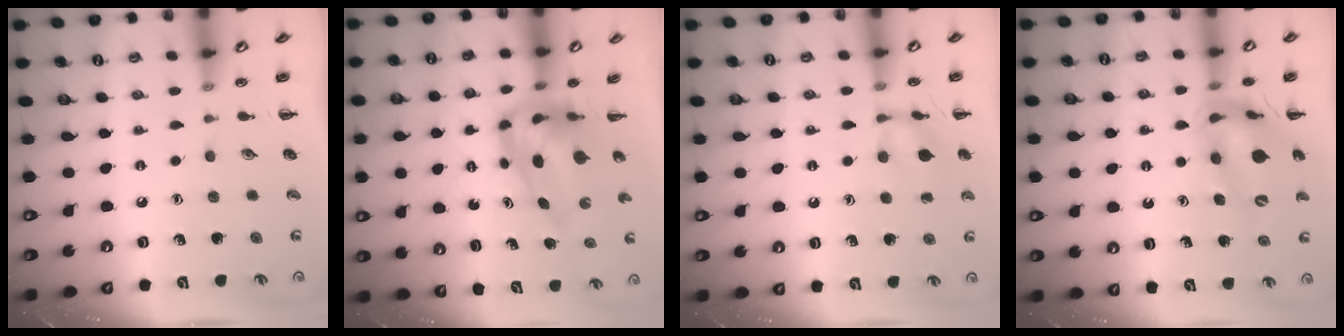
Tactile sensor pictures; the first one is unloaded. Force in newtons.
{"total": 7.5, "press": 7.2, "slide": 2.2}
{"total": 10.1, "press": 10.1, "slide": 0.7}
{"total": 14.8, "press": 14.3, "slide": 3.5}